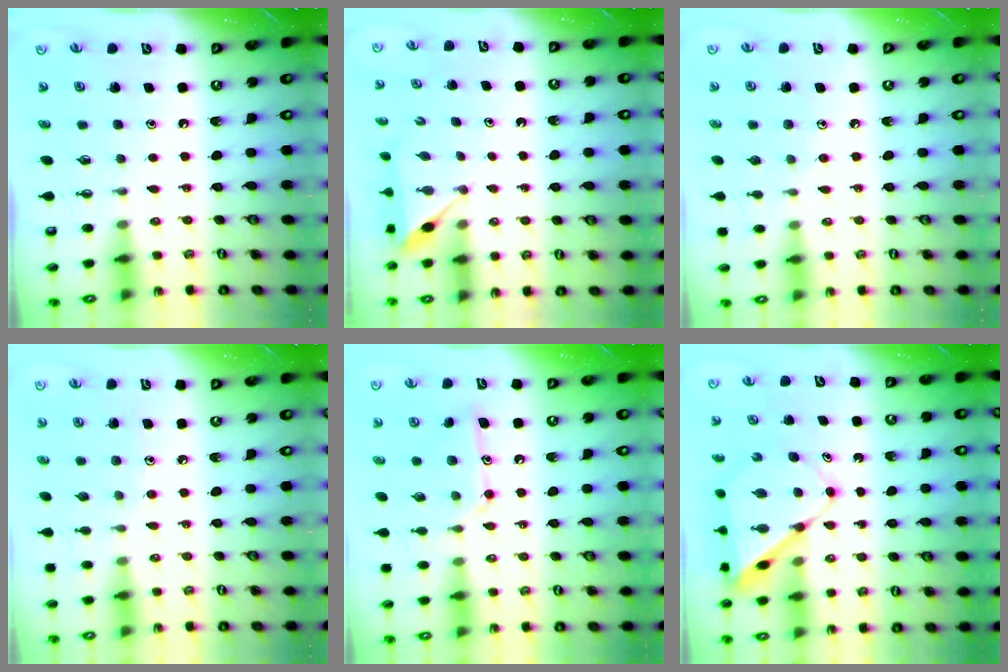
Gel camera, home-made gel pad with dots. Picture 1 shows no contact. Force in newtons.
{"total": 3.3, "press": 3.3, "slide": 0.1}
{"total": 4.4, "press": 4.3, "slide": 0.5}
{"total": 4.1, "press": 4.1, "slide": 0.5}
{"total": 11.1, "press": 11.1, "slide": 0.4}
{"total": 8.5, "press": 8.5, "slide": 0.7}